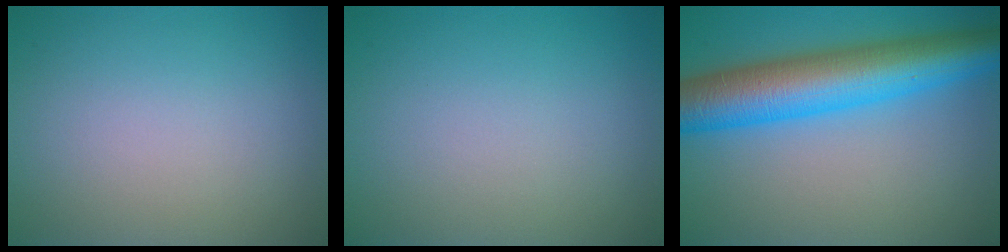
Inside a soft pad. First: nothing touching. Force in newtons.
{"total": 0.0}
{"total": 9.9, "press": 9.9, "slide": 0.1}